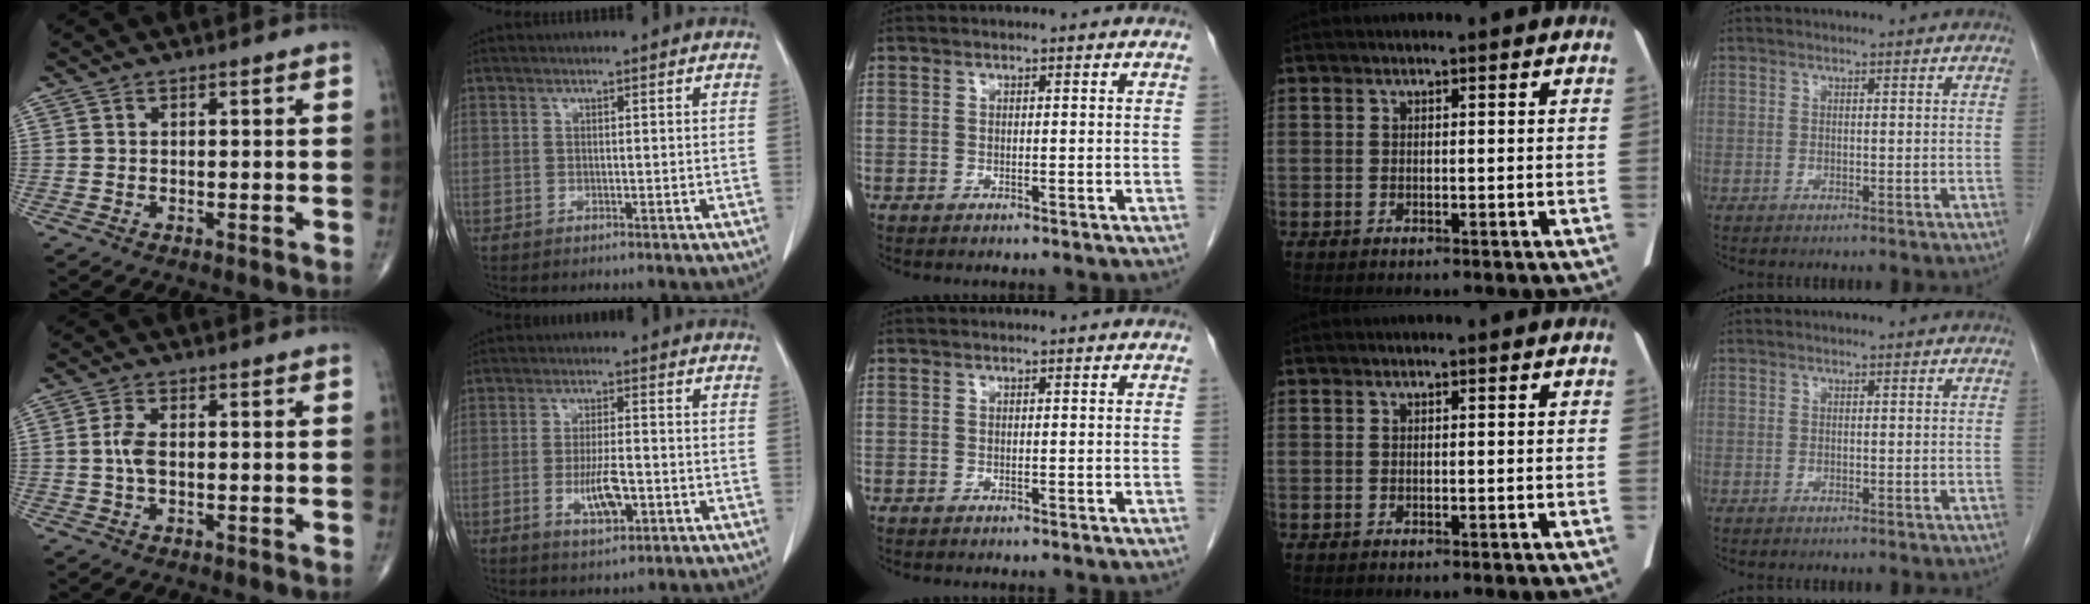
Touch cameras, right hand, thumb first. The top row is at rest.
{"thumb": {"total": 3.5, "force": [0.0, 1.8, 3.1], "torque": [-0.071, 0.005, -0.002]}, "index": {"total": 6.7, "force": [-2.0, 2.2, 6.0], "torque": [-0.114, -0.003, -0.028]}}